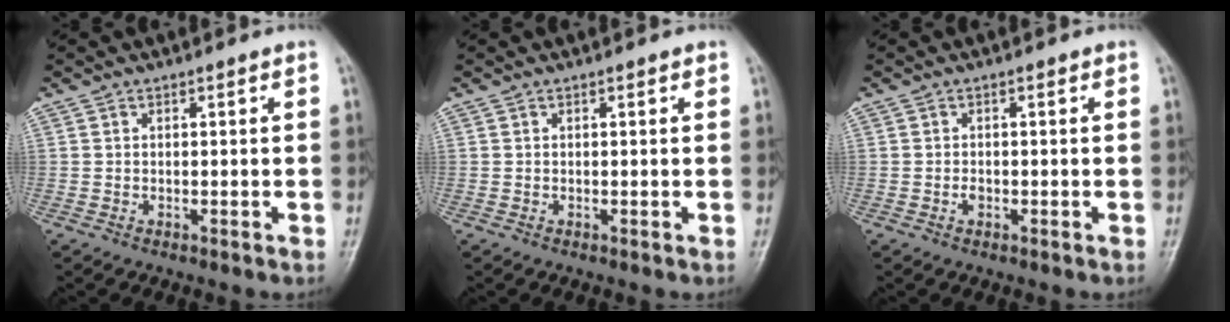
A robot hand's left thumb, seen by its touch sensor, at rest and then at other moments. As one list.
[{"total": 0.6, "force": [0.3, 0.2, 0.4], "torque": [-0.008, 0.000, 0.002]}, {"total": 1.1, "force": [-0.3, 0.8, 0.7], "torque": [-0.004, 0.001, -0.005]}]